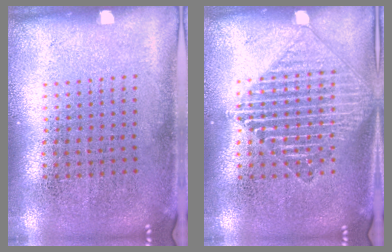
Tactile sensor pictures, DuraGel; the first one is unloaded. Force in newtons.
{"total": 1.7, "press": 1.7, "slide": 0.2}